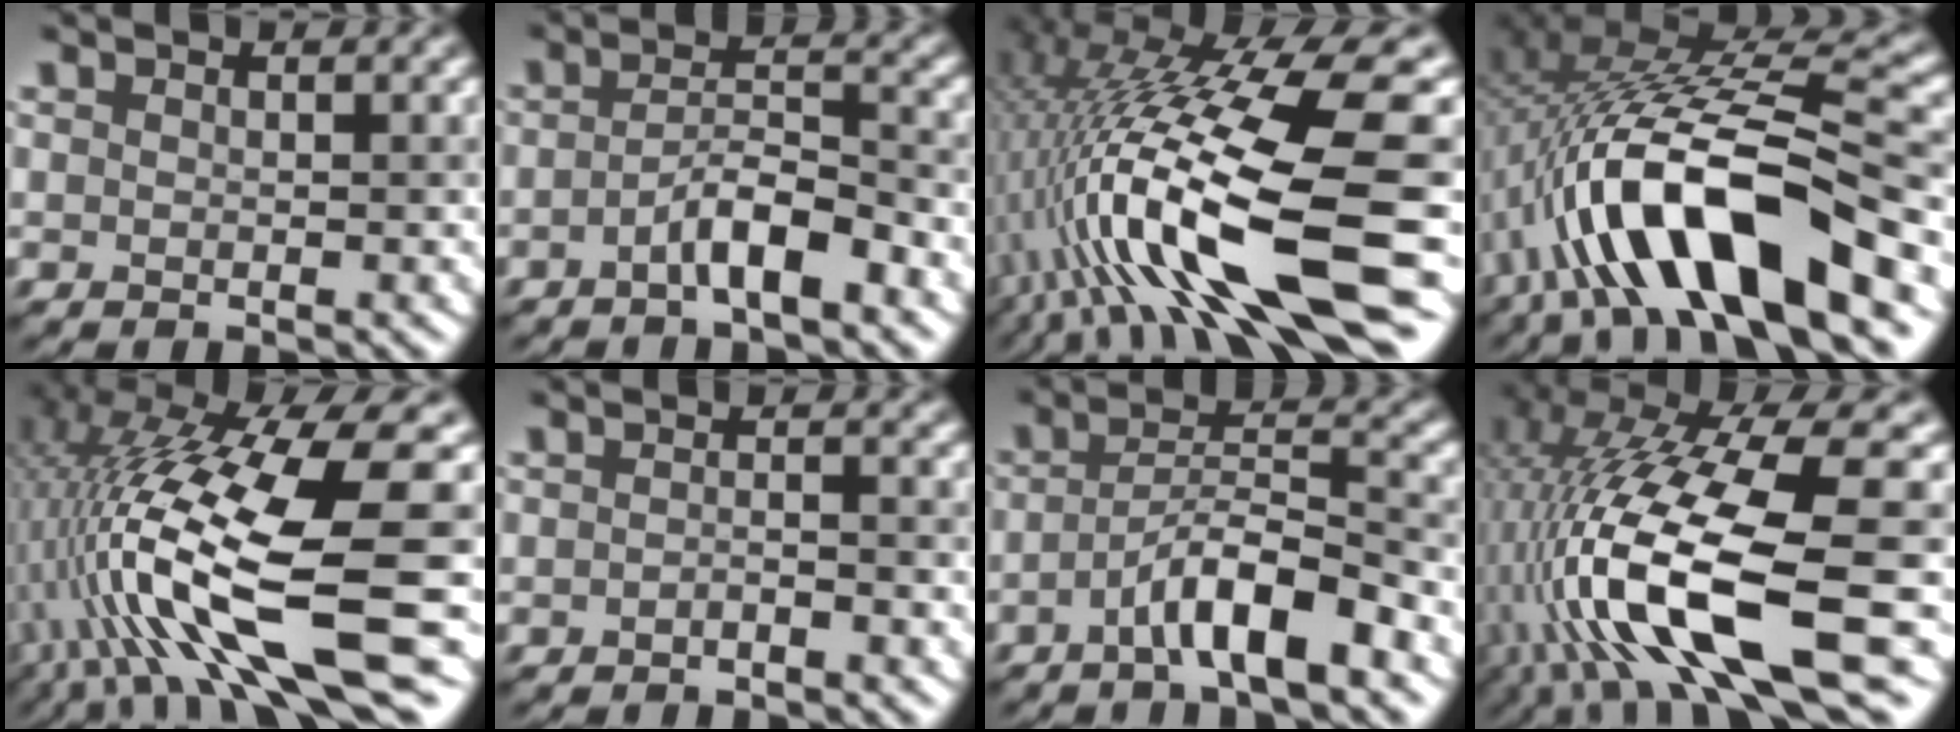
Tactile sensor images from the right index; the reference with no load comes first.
{"total": 3.5, "force": [-1.8, 0.8, 2.9], "torque": [-0.053, 0.013, -0.037]}
{"total": 16.8, "force": [-1.9, 4.3, 16.1], "torque": [-0.292, 0.017, -0.030]}
{"total": 13.3, "force": [-4.6, 4.1, 11.8], "torque": [-0.216, 0.015, -0.078]}
{"total": 15.0, "force": [-2.0, 3.7, 14.4], "torque": [-0.277, 0.009, -0.024]}
{"total": 1.0, "force": [-0.8, 0.2, 0.6], "torque": [-0.012, 0.001, -0.015]}
{"total": 5.2, "force": [-2.6, 0.9, 4.4], "torque": [-0.074, 0.014, -0.052]}
{"total": 14.5, "force": [-3.9, 4.2, 13.3], "torque": [-0.267, 0.007, -0.057]}